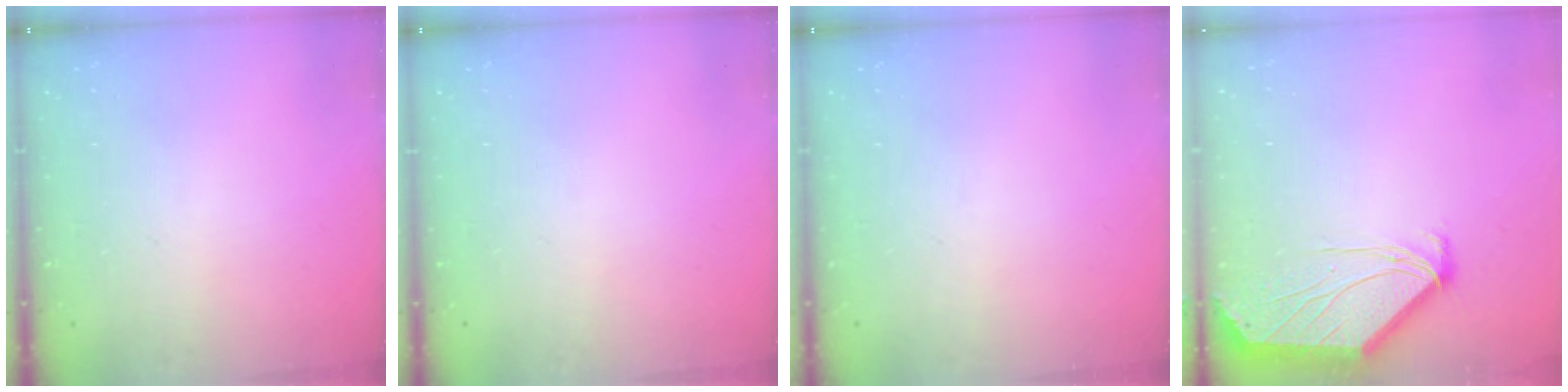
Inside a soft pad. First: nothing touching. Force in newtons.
{"total": 0.0}
{"total": 0.0}
{"total": 1.6, "press": 1.5, "slide": 0.5}